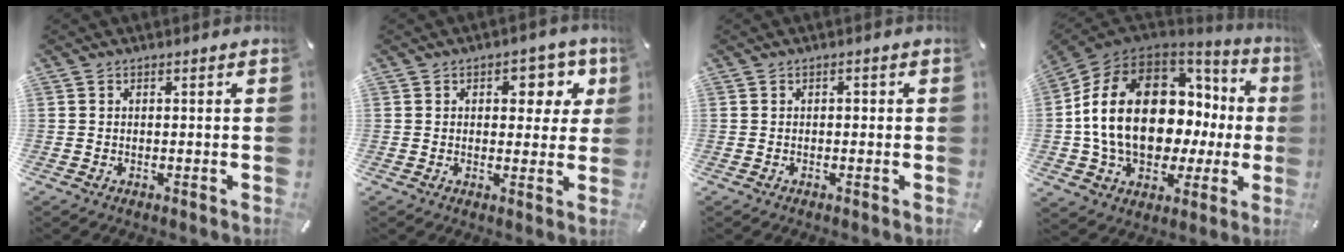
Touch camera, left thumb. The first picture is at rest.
{"total": 8.1, "force": [3.1, 5.1, 5.4], "torque": [-0.054, -0.010, 0.044]}
{"total": 0.9, "force": [-0.1, 0.7, 0.5], "torque": [-0.010, 0.004, -0.004]}
{"total": 20.9, "force": [2.4, 14.3, 15.0], "torque": [-0.305, -0.024, 0.051]}